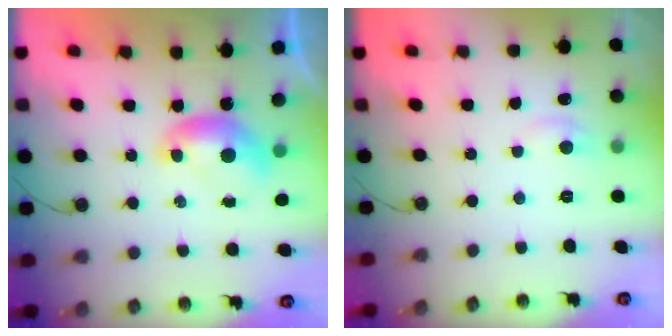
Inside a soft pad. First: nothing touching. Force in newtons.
{"total": 0.7, "press": 0.3, "slide": 0.7}